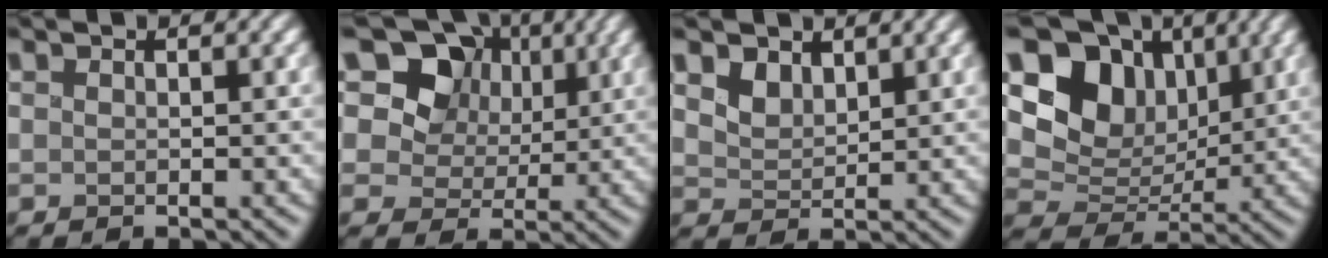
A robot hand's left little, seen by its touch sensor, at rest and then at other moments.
{"total": 10.8, "force": [4.5, 8.3, 5.2], "torque": [-0.076, 0.015, 0.075]}
{"total": 2.2, "force": [1.2, 1.6, 1.0], "torque": [-0.026, -0.008, 0.020]}
{"total": 9.8, "force": [3.8, 7.4, 5.3], "torque": [-0.093, -0.001, 0.059]}